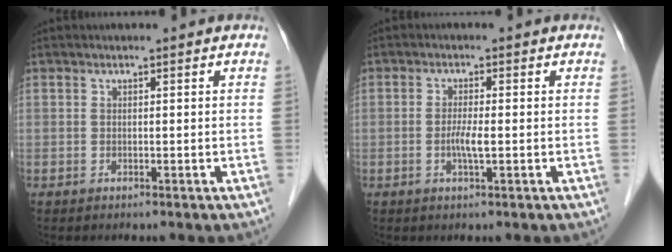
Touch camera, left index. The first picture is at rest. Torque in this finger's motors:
{"motor_torque": [0.38, 0.33, 0.10, 0.06]}